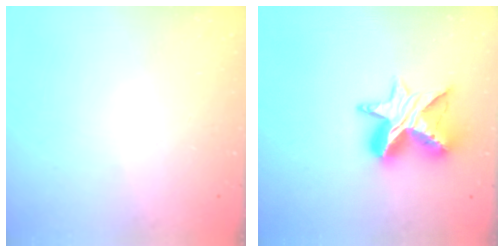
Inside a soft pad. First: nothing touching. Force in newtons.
{"total": 12.7, "press": 12.7, "slide": 1.0}